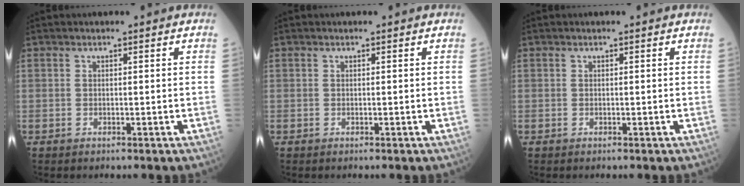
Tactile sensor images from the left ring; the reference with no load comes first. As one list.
[{"total": 0.0}, {"total": 0.0}]